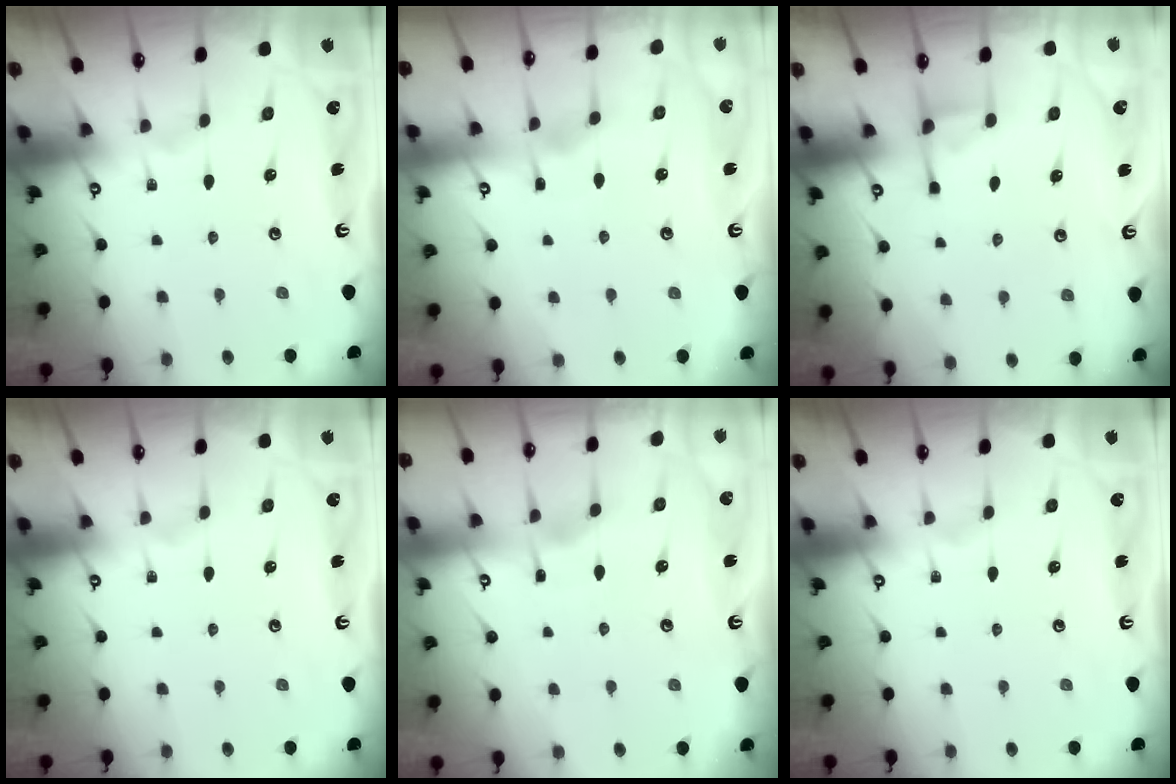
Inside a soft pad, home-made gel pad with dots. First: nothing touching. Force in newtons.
{"total": 3.2, "press": 3.1, "slide": 0.5}
{"total": 3.6, "press": 3.5, "slide": 0.7}
{"total": 0.0}
{"total": 2.6, "press": 2.6, "slide": 0.3}
{"total": 0.0}